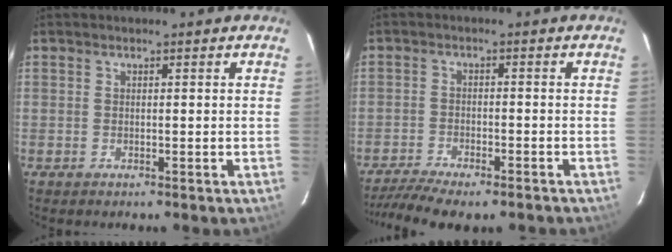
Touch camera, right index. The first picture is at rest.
{"total": 11.3, "force": [-9.4, 2.6, 5.8], "torque": [-0.132, -0.027, -0.149]}